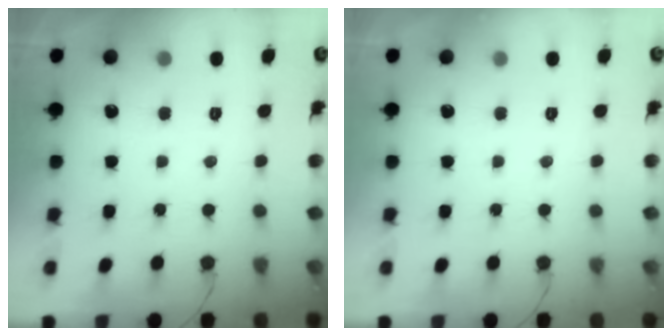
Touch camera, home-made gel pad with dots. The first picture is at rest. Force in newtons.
{"total": 0.0}